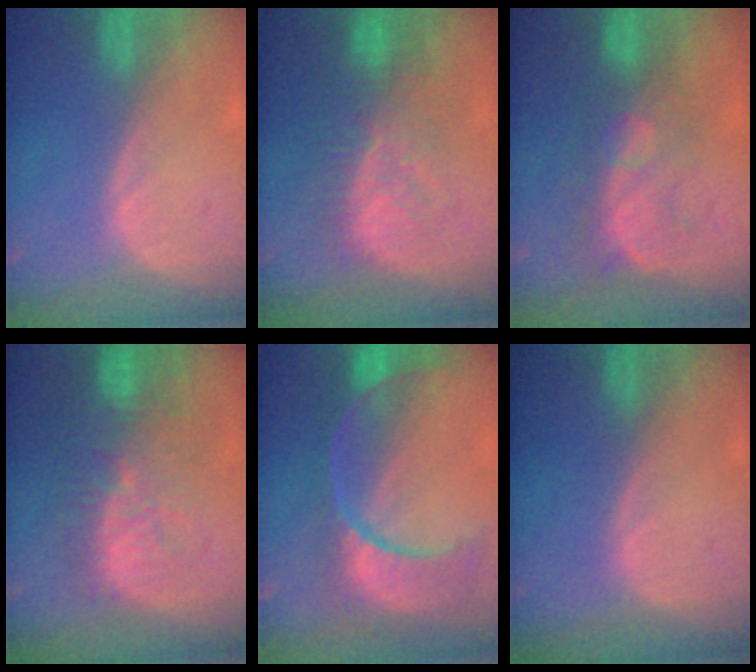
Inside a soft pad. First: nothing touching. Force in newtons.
{"total": 8.9, "press": 8.5, "slide": 2.4}
{"total": 8.3, "press": 7.6, "slide": 3.3}
{"total": 11.3, "press": 9.9, "slide": 5.3}
{"total": 12.0, "press": 9.7, "slide": 7.0}
{"total": 0.0}